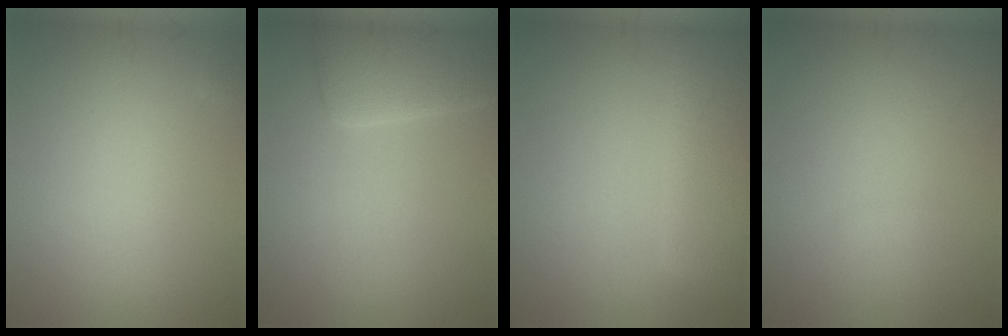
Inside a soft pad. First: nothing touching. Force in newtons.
{"total": 5.0, "press": 4.9, "slide": 0.4}
{"total": 6.6, "press": 6.6, "slide": 0.4}
{"total": 0.5, "press": 0.5, "slide": 0.0}